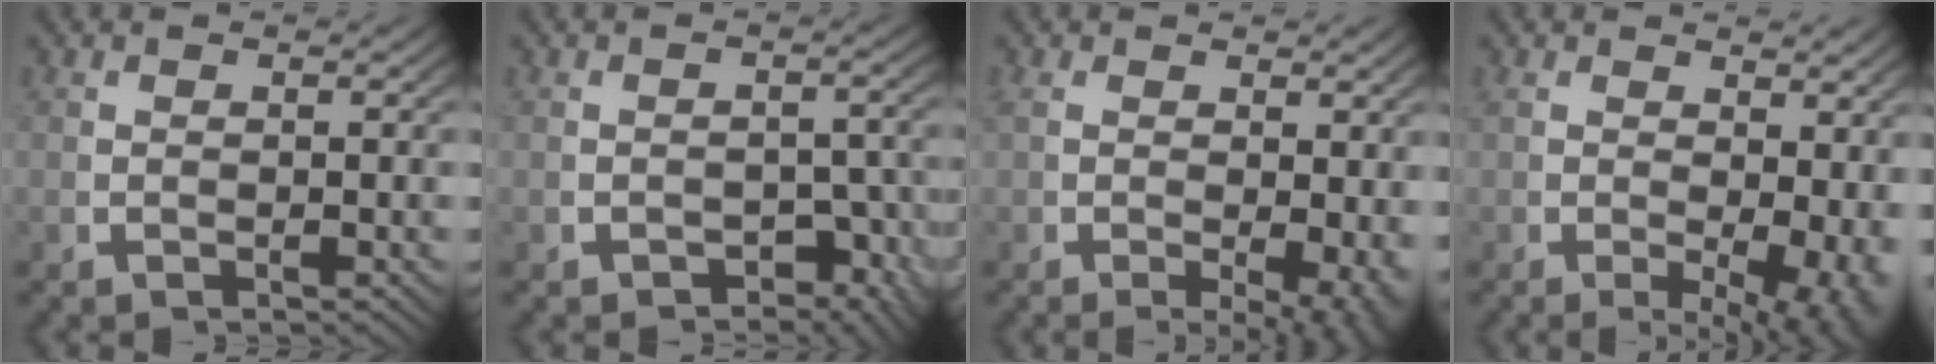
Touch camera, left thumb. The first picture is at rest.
{"total": 3.5, "force": [-2.1, 2.1, 2.0], "torque": [-0.024, -0.019, -0.028]}
{"total": 4.3, "force": [-0.7, 2.0, 3.8], "torque": [-0.054, -0.024, 0.003]}
{"total": 5.2, "force": [-0.5, 2.7, 4.4], "torque": [-0.054, -0.027, 0.003]}